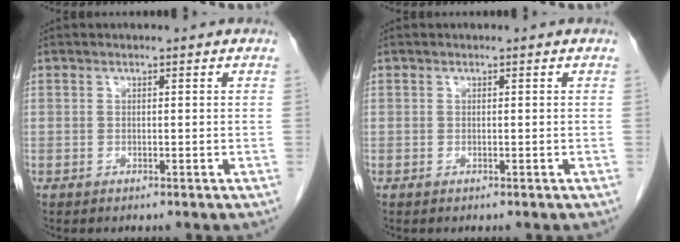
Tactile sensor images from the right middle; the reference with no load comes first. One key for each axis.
{"total": 0.0}